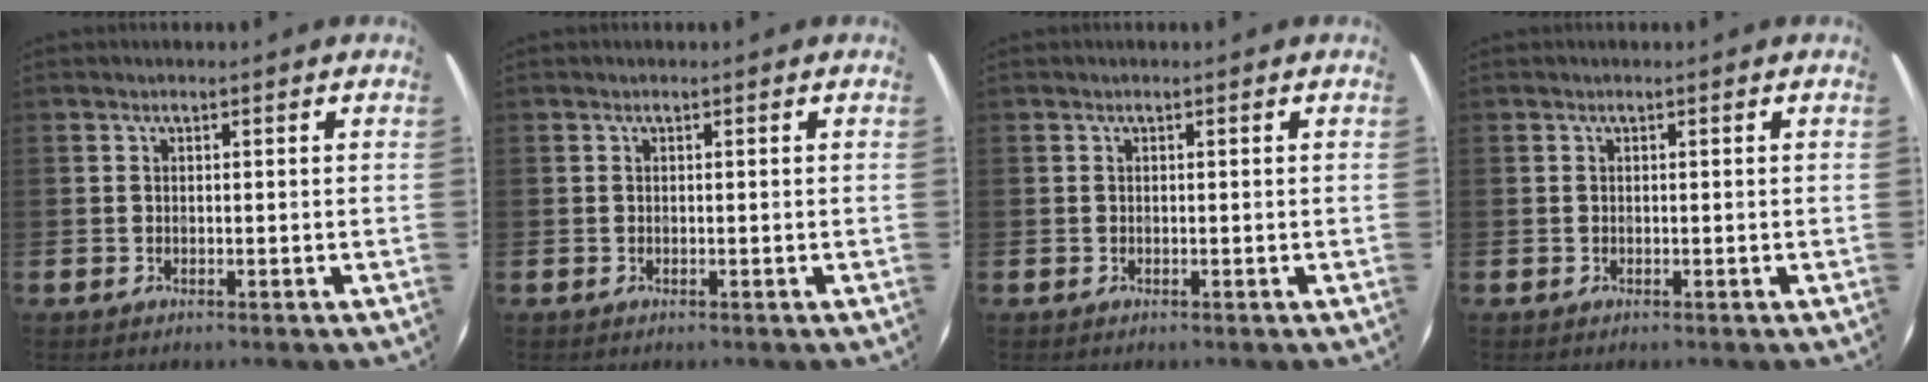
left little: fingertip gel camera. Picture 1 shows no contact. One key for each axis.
{"total": 0.0}
{"total": 0.0}
{"total": 0.0}